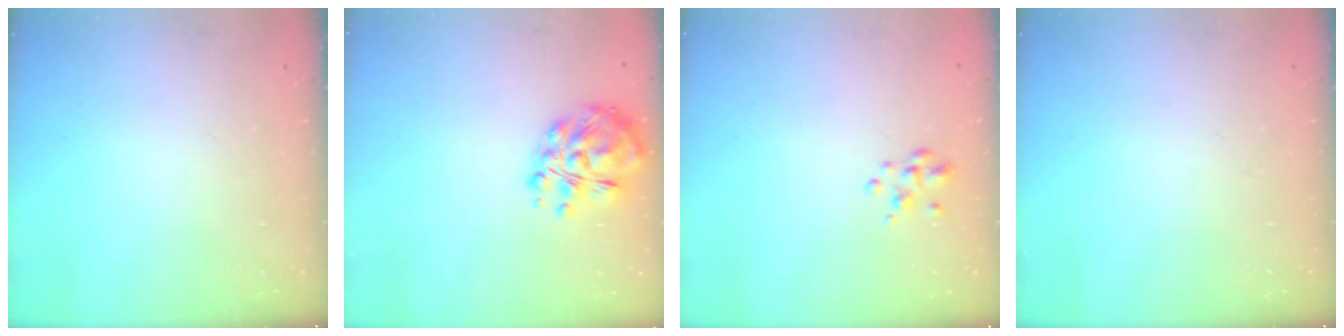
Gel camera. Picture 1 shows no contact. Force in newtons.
{"total": 11.1, "press": 10.8, "slide": 2.5}
{"total": 2.0, "press": 1.9, "slide": 0.6}
{"total": 0.0}